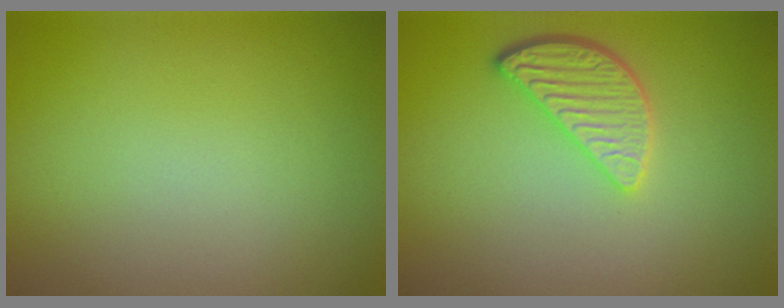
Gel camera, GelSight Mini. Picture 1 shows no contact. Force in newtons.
{"total": 3.4, "press": 2.9, "slide": 1.8}